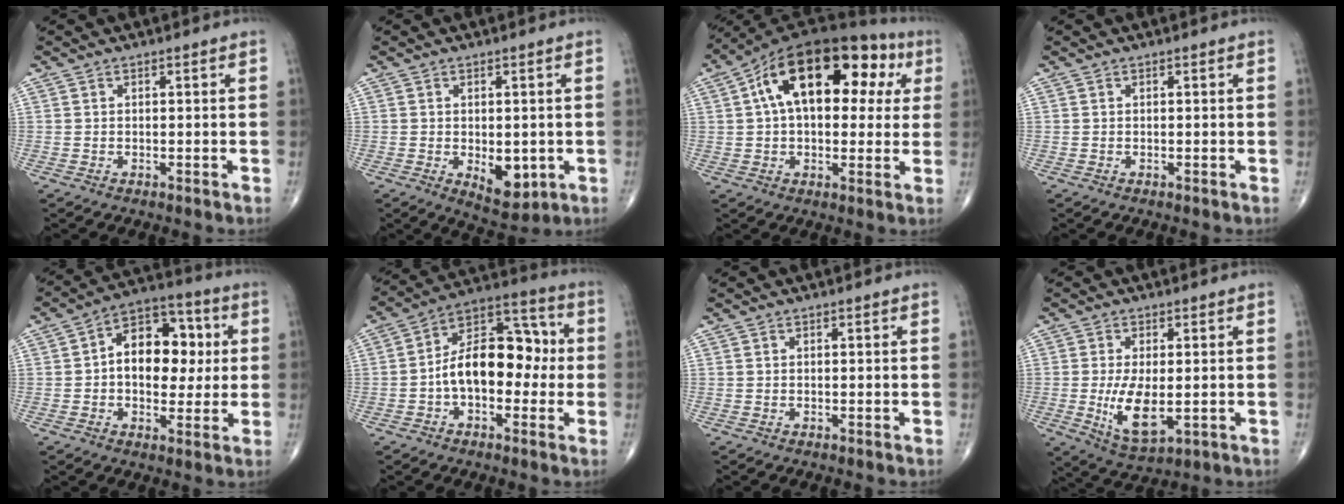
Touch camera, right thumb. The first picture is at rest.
{"total": 7.0, "force": [-1.4, 3.9, 5.7], "torque": [-0.059, -0.013, -0.008]}
{"total": 22.3, "force": [6.1, 12.2, 17.6], "torque": [-0.254, 0.045, 0.086]}
{"total": 0.0}
{"total": 15.4, "force": [1.5, 10.0, 11.6], "torque": [-0.128, 0.025, 0.016]}
{"total": 15.1, "force": [-1.2, 9.1, 12.0], "torque": [-0.165, 0.049, -0.032]}
{"total": 0.0}
{"total": 8.7, "force": [-1.1, 3.8, 7.8], "torque": [-0.140, -0.022, -0.008]}